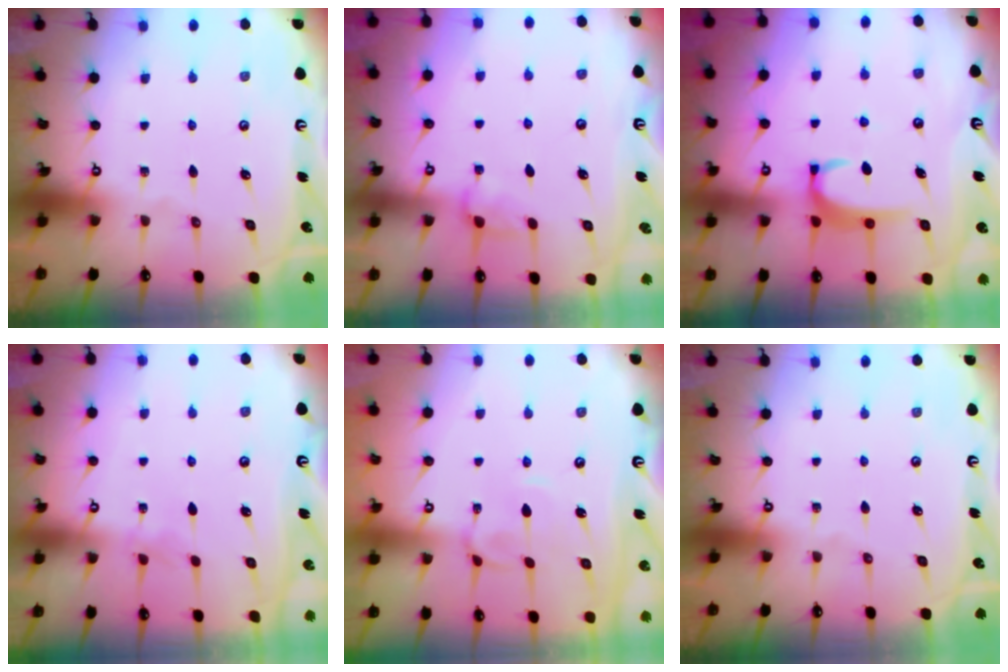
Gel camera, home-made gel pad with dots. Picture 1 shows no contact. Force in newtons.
{"total": 2.7, "press": 2.6, "slide": 0.6}
{"total": 3.4, "press": 3.3, "slide": 0.4}
{"total": 2.7, "press": 2.7, "slide": 0.3}
{"total": 3.7, "press": 3.7, "slide": 0.5}
{"total": 0.0}